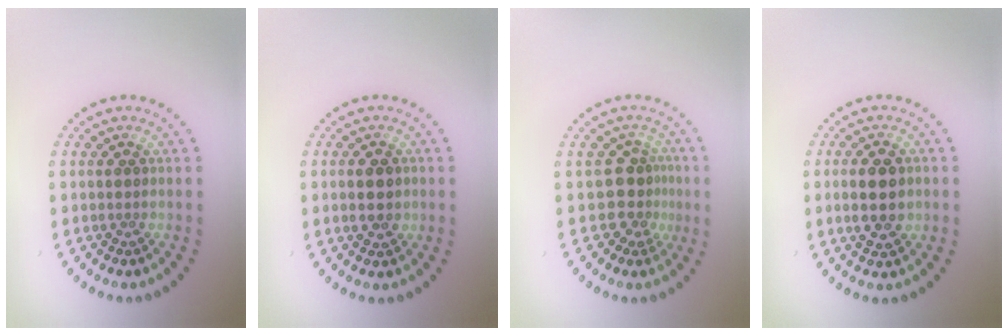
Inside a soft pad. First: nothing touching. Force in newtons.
{"total": 2.2, "press": 2.2, "slide": 0.1}
{"total": 2.9, "press": 2.1, "slide": 2.0}
{"total": 4.0, "press": 4.0, "slide": 0.4}